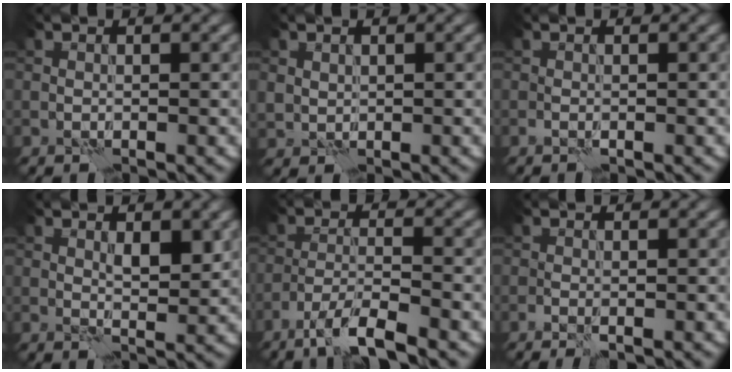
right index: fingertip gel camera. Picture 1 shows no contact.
{"total": 1.5, "force": [0.9, 1.2, 0.4], "torque": [-0.010, 0.001, 0.020]}
{"total": 0.0}
{"total": 2.4, "force": [1.0, 0.9, 2.0], "torque": [-0.031, 0.000, 0.020]}
{"total": 4.7, "force": [-3.4, 0.4, 3.2], "torque": [-0.053, 0.002, -0.069]}
{"total": 1.1, "force": [-0.7, 0.1, 0.8], "torque": [-0.016, -0.002, -0.010]}